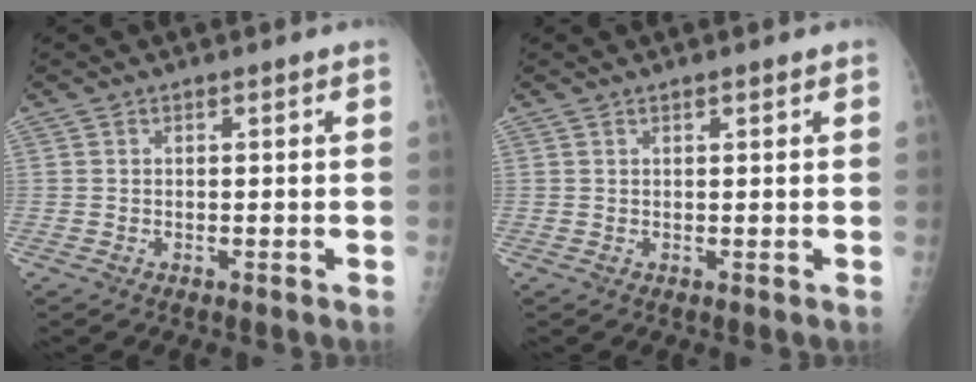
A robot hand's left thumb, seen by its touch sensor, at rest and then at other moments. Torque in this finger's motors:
{"motor_torque": [-0.27, -0.06, -0.41, -0.14, -0.05]}